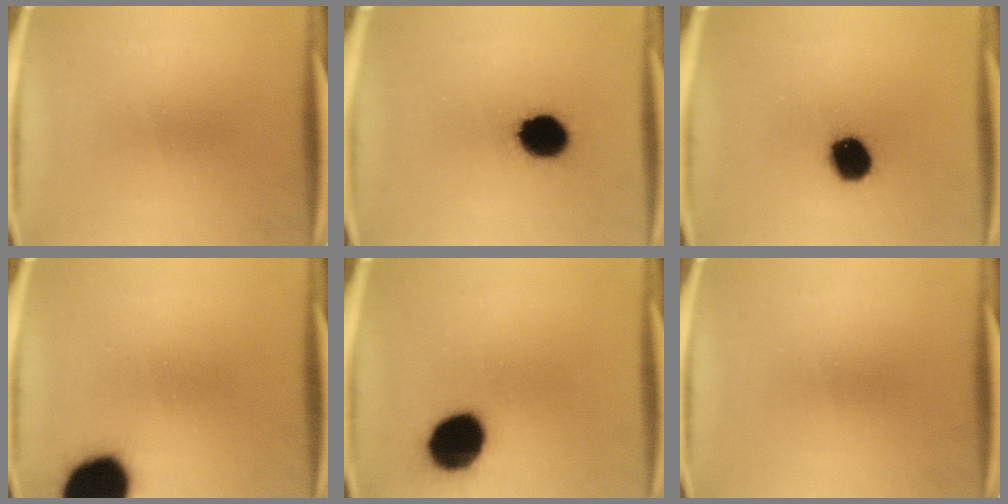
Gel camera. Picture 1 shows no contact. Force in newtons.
{"total": 12.5}
{"total": 11.3}
{"total": 20.1}
{"total": 15.7}
{"total": 0.0}